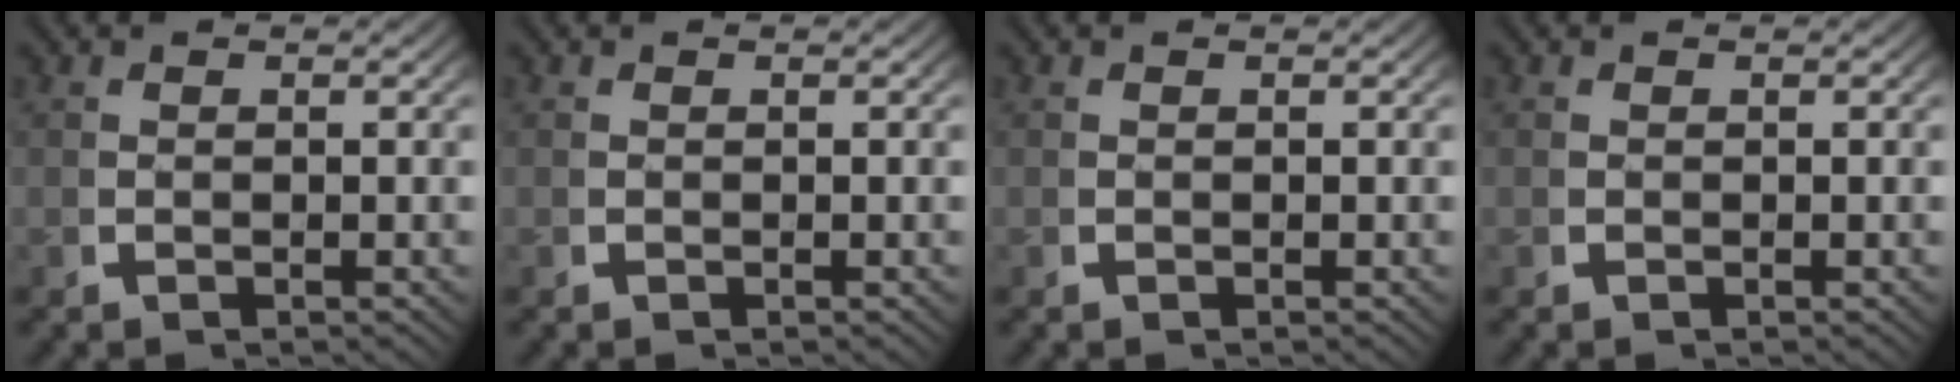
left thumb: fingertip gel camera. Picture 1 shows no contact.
{"total": 0.0}
{"total": 0.0}
{"total": 0.0}